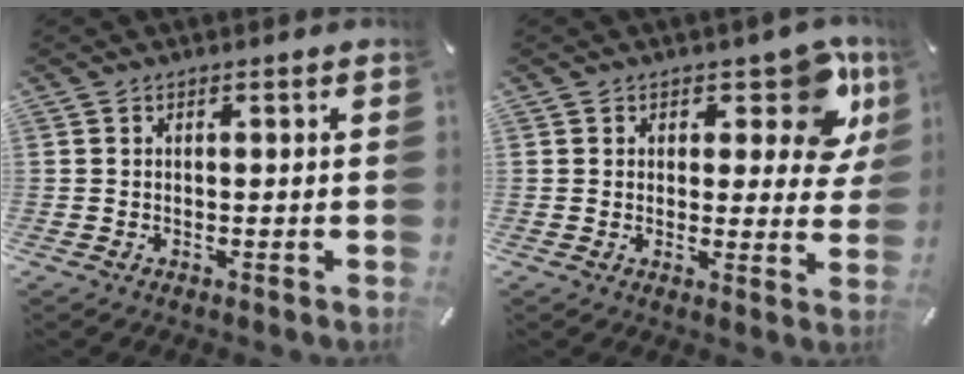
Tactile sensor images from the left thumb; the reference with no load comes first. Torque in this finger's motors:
{"motor_torque": [0.32, 0.04, 0.17, 0.19, 0.07]}